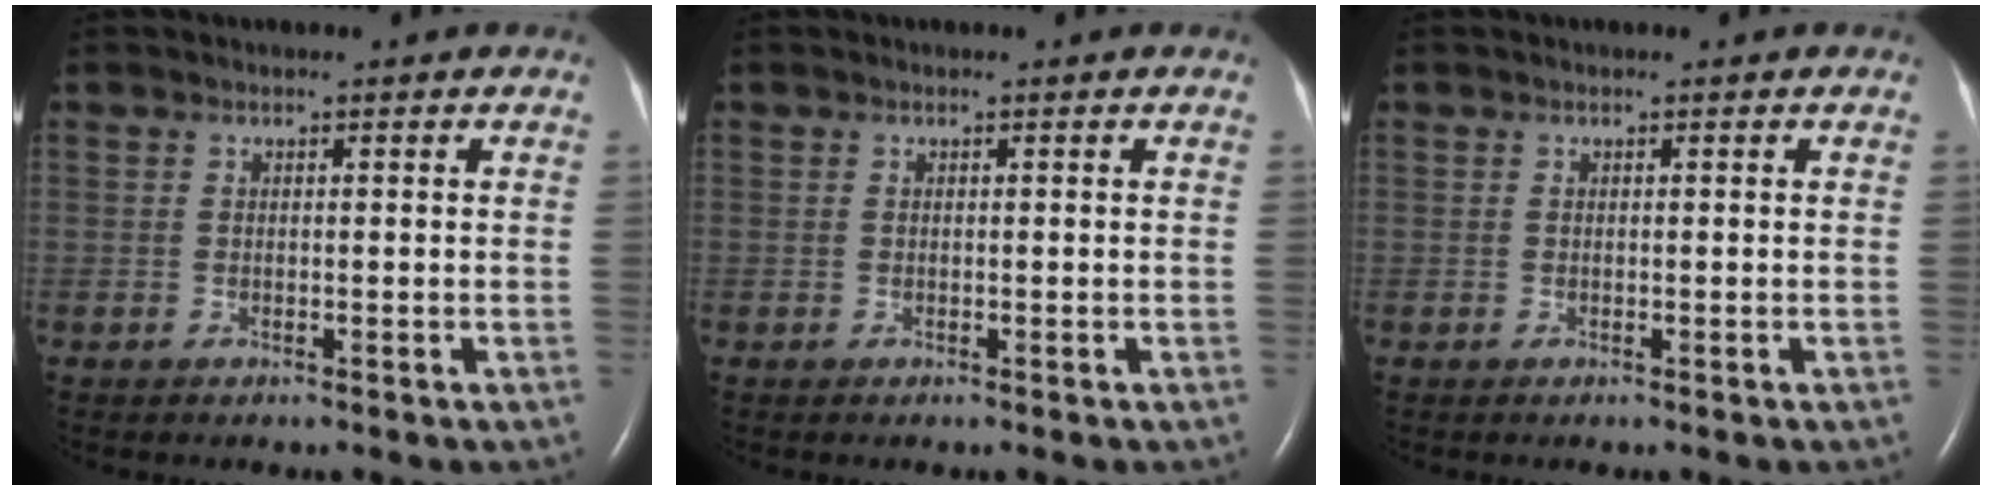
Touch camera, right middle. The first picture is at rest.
{"total": 0.0}
{"total": 0.0}